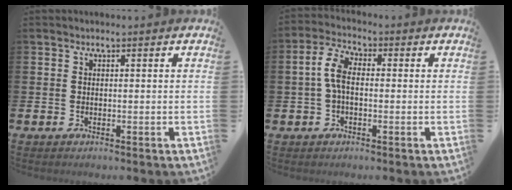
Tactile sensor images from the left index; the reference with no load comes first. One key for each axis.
{"total": 5.4, "fx": 0.4, "fy": 3.0, "fz": 4.4, "tx": -0.093, "ty": 0.011, "tz": 0.003}